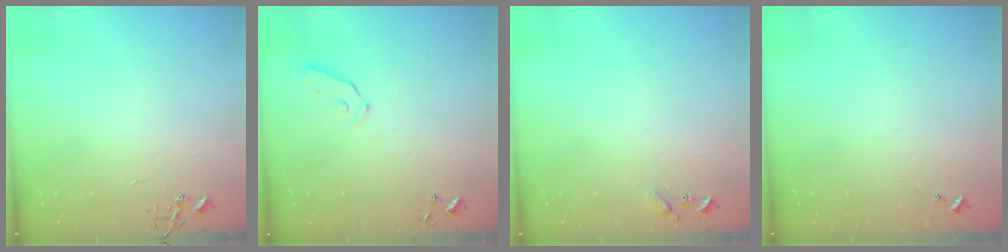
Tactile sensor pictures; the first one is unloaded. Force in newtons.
{"total": 3.2, "press": 3.2, "slide": 0.4}
{"total": 6.7, "press": 6.6, "slide": 0.8}
{"total": 5.1, "press": 5.0, "slide": 0.3}